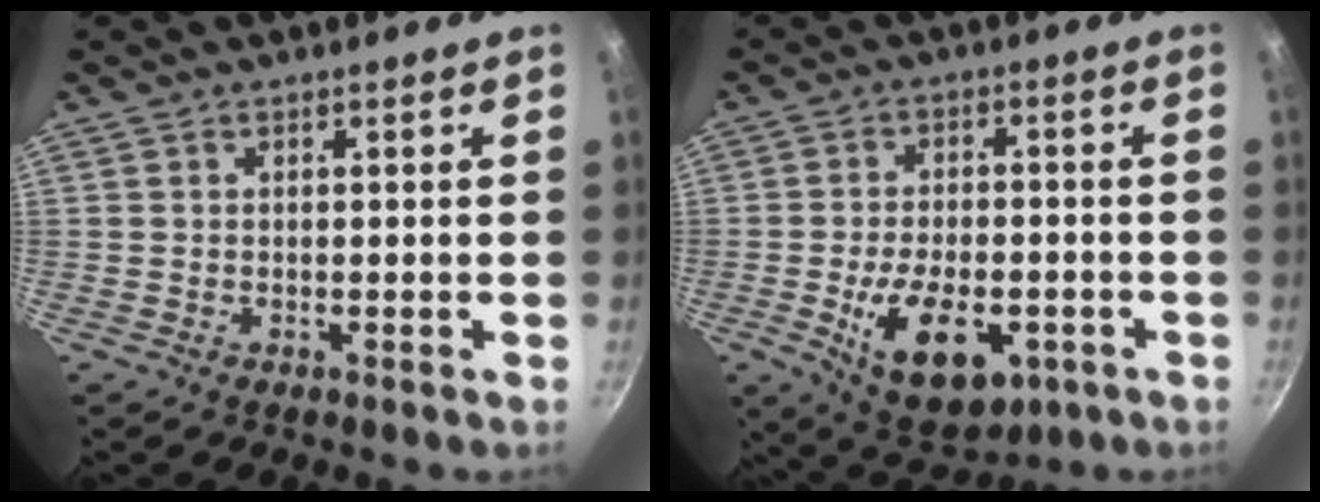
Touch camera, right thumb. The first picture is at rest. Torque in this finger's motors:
{"motor_torque": [-0.33, 0.51, 1.18, -0.47, 0.34]}